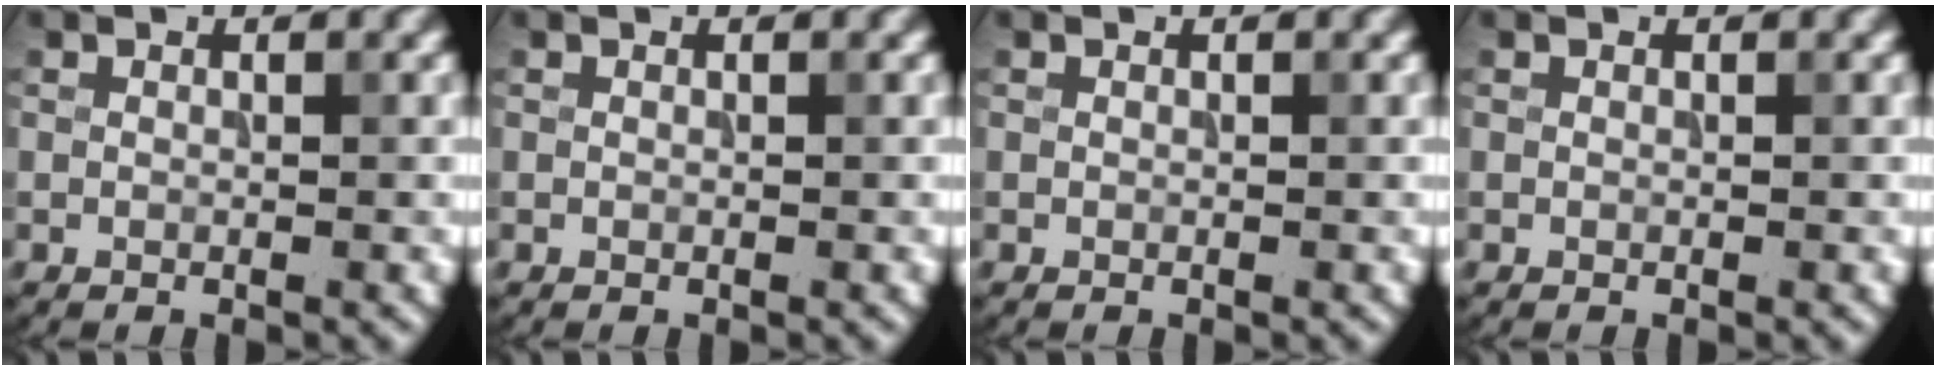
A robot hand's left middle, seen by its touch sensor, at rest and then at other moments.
{"total": 0.0}
{"total": 0.0}
{"total": 0.0}